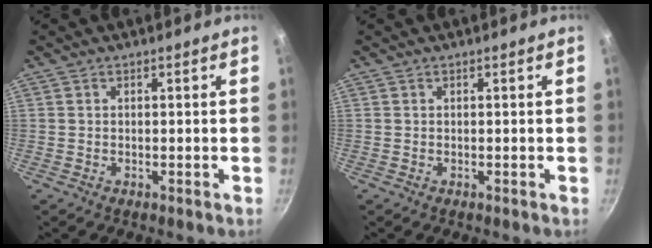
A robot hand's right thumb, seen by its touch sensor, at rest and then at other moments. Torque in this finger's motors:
{"motor_torque": [0.00, 0.00, 0.06, 0.00, 0.00]}